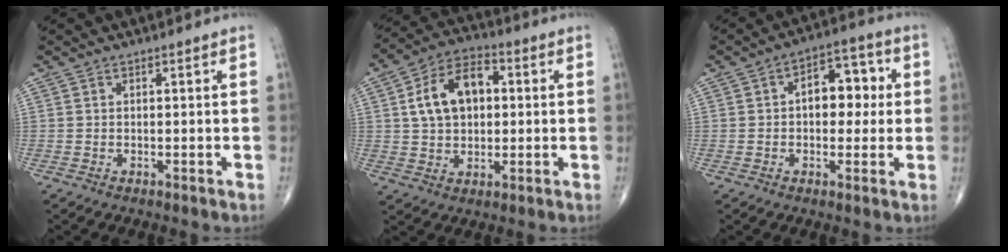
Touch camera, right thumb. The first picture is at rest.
{"total": 12.4, "force": [2.1, 8.1, 9.1], "torque": [-0.139, 0.017, 0.030]}
{"total": 8.1, "force": [0.8, 5.2, 6.2], "torque": [-0.051, 0.022, 0.004]}